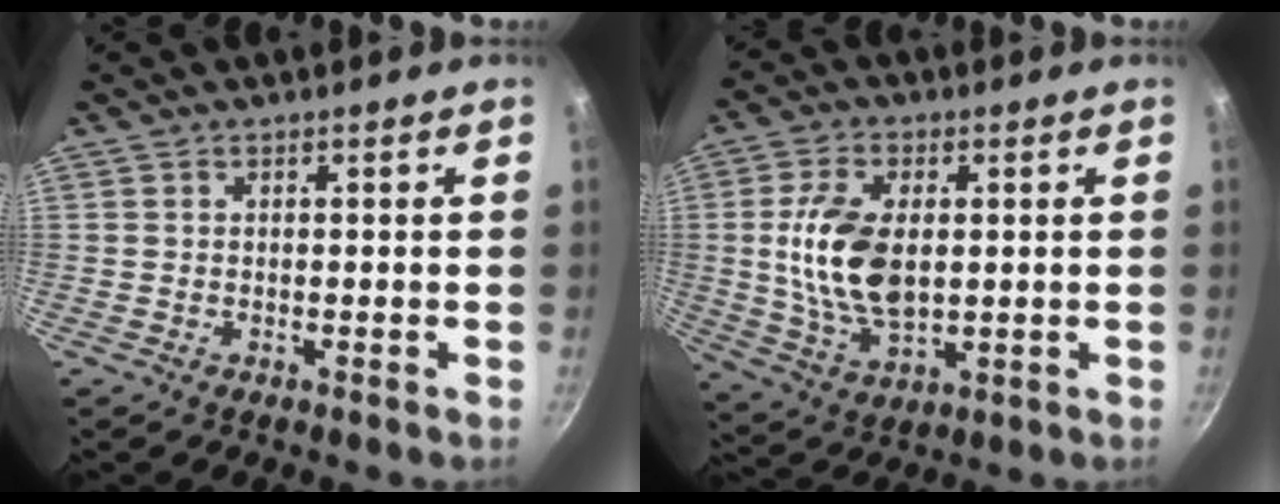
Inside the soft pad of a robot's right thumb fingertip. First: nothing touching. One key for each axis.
{"total": 13.6, "fx": 1.1, "fy": 7.8, "fz": 11.1, "tx": -0.203, "ty": -0.005, "tz": 0.026}